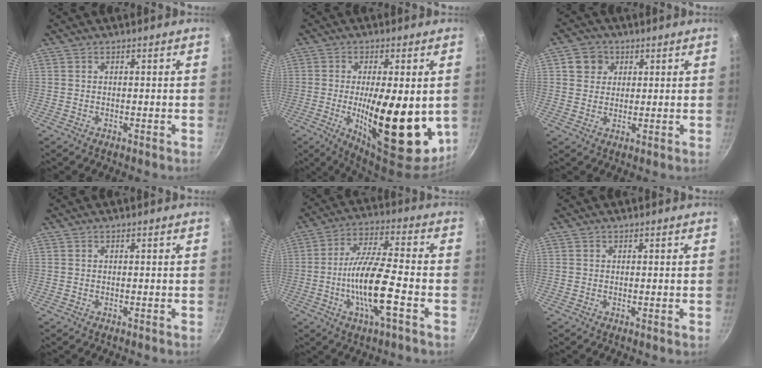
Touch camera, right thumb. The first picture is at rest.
{"total": 18.9, "force": [-2.0, 6.8, 17.5], "torque": [-0.248, -0.012, -0.023]}
{"total": 4.9, "force": [1.7, 4.4, 1.4], "torque": [0.010, 0.004, 0.023]}
{"total": 0.0}
{"total": 13.4, "force": [-4.0, 2.9, 12.4], "torque": [-0.232, 0.026, -0.083]}
{"total": 0.0}